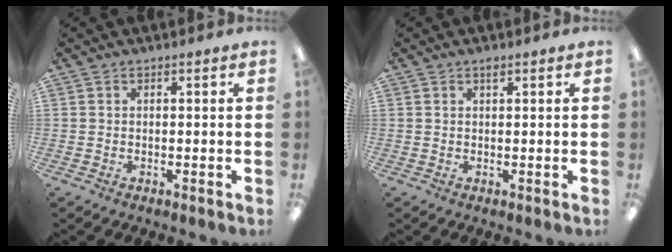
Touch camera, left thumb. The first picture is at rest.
{"total": 1.0, "force": [0.7, 0.3, 0.6], "torque": [-0.013, 0.003, 0.012]}